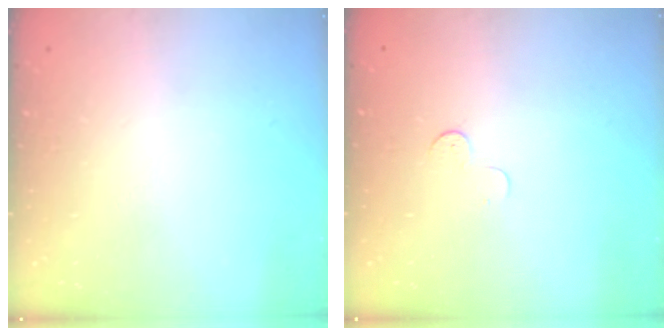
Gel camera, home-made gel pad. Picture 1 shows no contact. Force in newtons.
{"total": 3.6, "press": 3.5, "slide": 0.3}